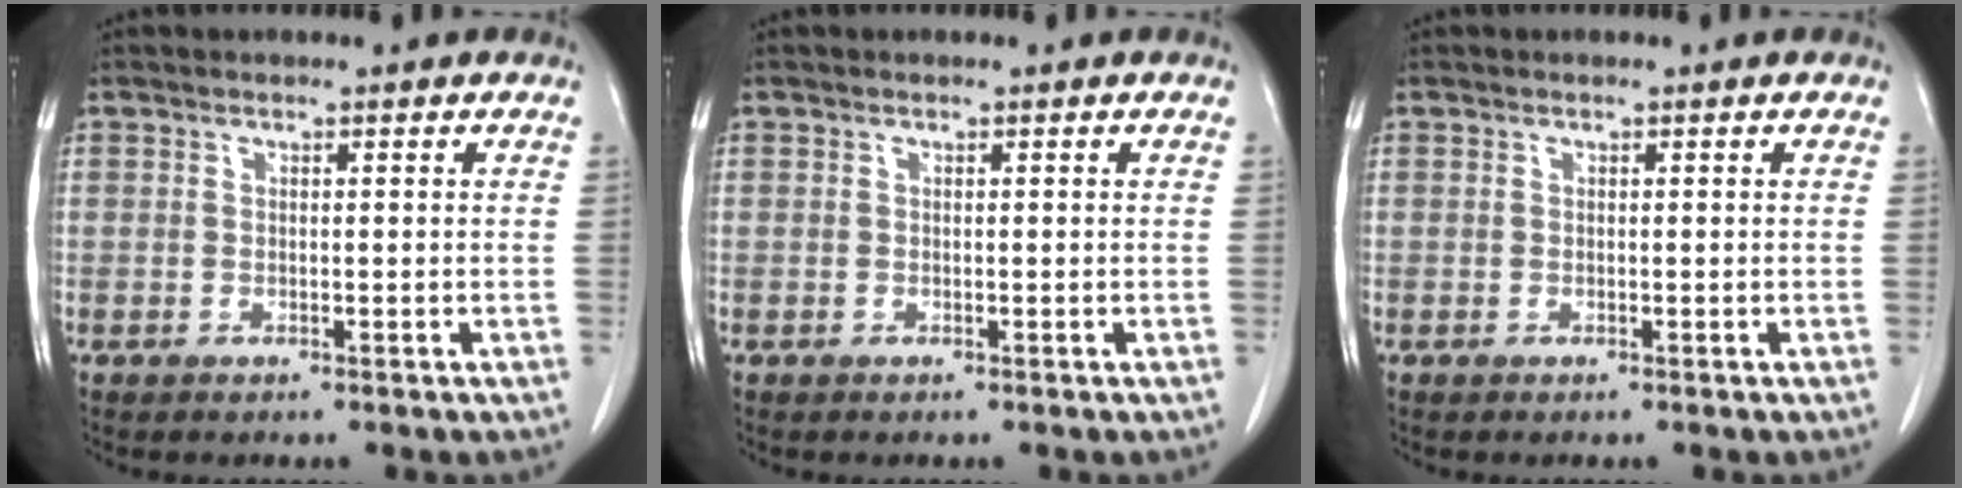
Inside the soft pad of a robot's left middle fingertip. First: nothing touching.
{"total": 0.0}
{"total": 0.0}